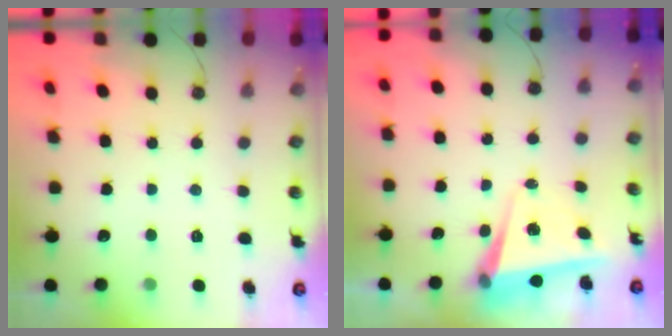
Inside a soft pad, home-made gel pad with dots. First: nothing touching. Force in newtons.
{"total": 4.8, "press": 4.5, "slide": 1.7}